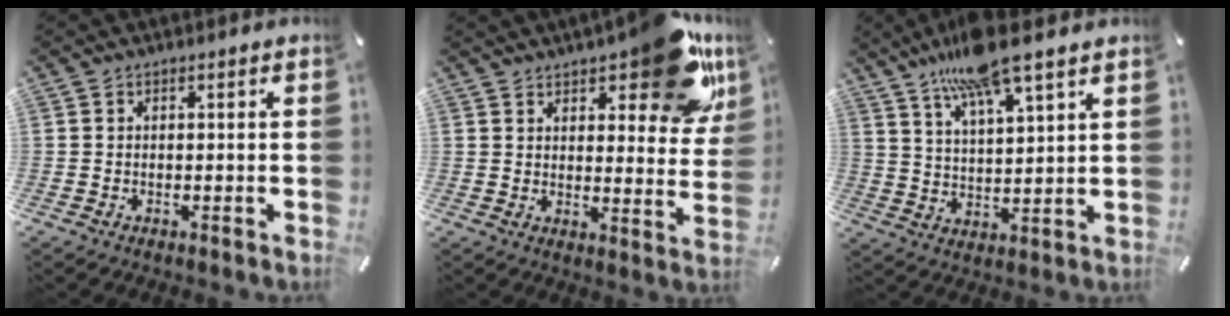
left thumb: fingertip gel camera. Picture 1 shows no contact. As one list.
[{"total": 17.3, "force": [11.5, 7.0, 10.9], "torque": [-0.133, -0.074, 0.189]}, {"total": 12.1, "force": [9.8, 2.0, 6.9], "torque": [-0.136, -0.042, 0.172]}]